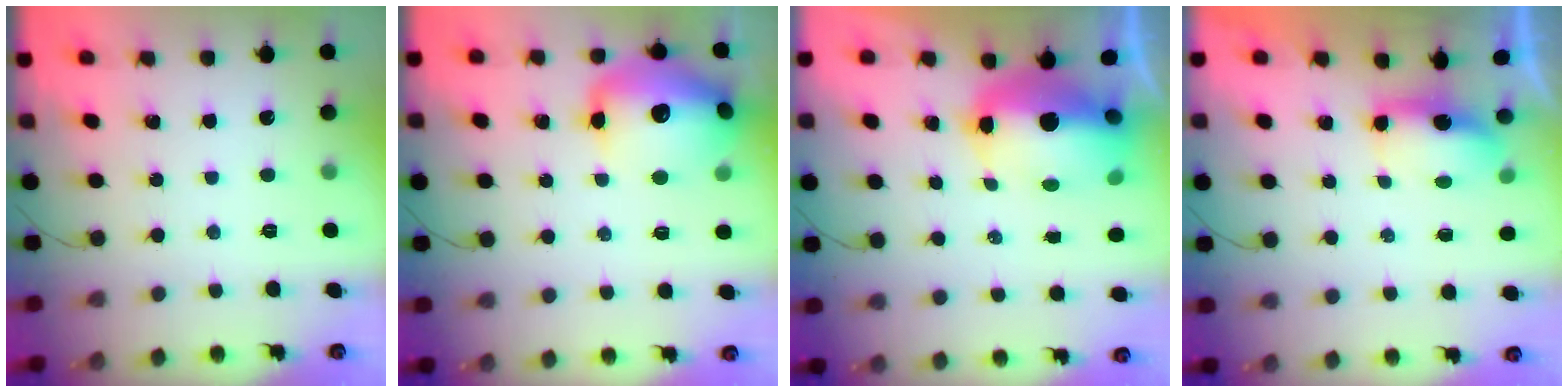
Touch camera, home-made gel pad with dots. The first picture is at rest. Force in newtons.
{"total": 17.8, "press": 17.5, "slide": 3.4}
{"total": 18.8, "press": 15.3, "slide": 10.8}
{"total": 5.4, "press": 5.4, "slide": 0.1}